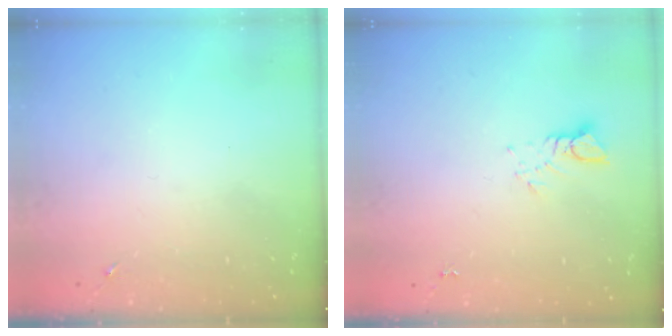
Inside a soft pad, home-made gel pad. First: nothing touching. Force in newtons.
{"total": 3.8, "press": 3.8, "slide": 0.3}